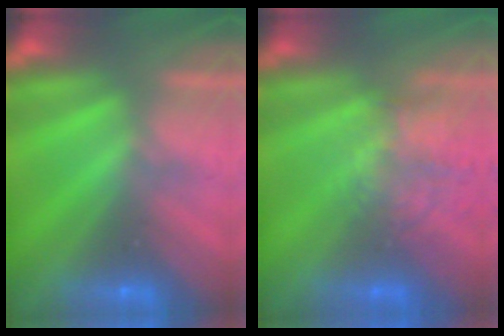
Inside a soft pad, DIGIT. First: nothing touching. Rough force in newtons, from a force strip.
{"total": 2.1}